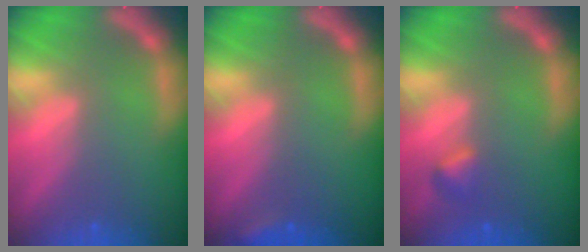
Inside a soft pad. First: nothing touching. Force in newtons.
{"total": 1.4}
{"total": 1.4}